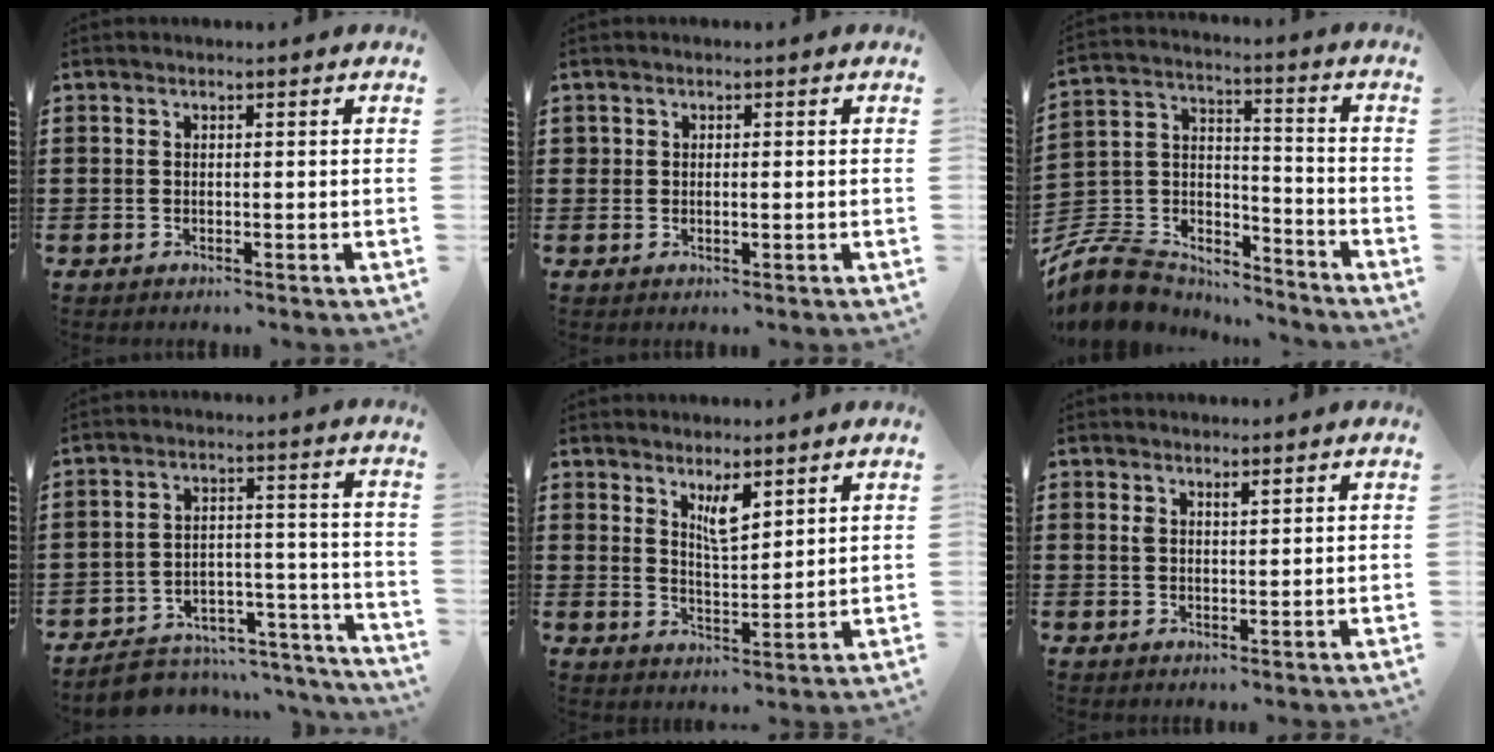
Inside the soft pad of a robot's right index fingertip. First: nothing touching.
{"total": 0.8, "force": [0.0, 0.4, 0.7], "torque": [-0.014, 0.003, -0.001]}
{"total": 8.5, "force": [-7.6, 3.5, 1.5], "torque": [-0.064, 0.003, -0.153]}
{"total": 4.4, "force": [-4.0, 1.9, 0.7], "torque": [-0.018, 0.010, -0.081]}
{"total": 4.4, "force": [3.0, 1.3, 2.9], "torque": [-0.056, -0.005, 0.052]}
{"total": 1.4, "force": [0.9, 0.5, 0.8], "torque": [-0.019, 0.003, 0.016]}